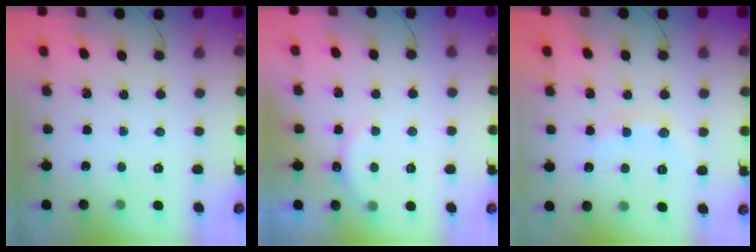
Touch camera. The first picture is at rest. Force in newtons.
{"total": 7.2, "press": 7.2, "slide": 1.0}
{"total": 6.9, "press": 6.8, "slide": 1.2}